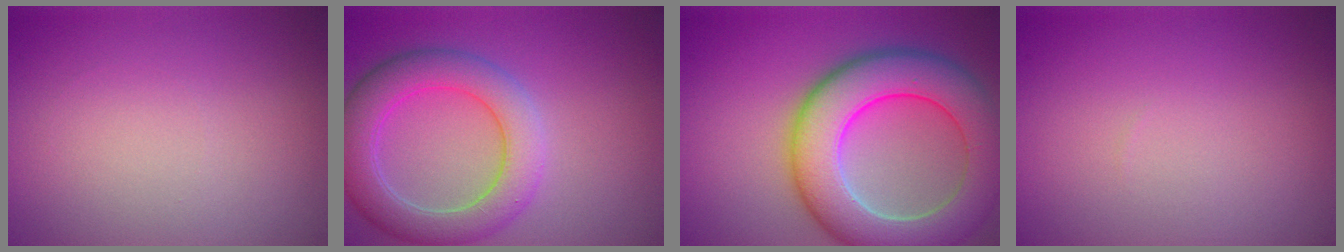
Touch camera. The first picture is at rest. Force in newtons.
{"total": 5.8, "press": 5.8, "slide": 0.4}
{"total": 9.9, "press": 9.8, "slide": 0.7}
{"total": 0.0}